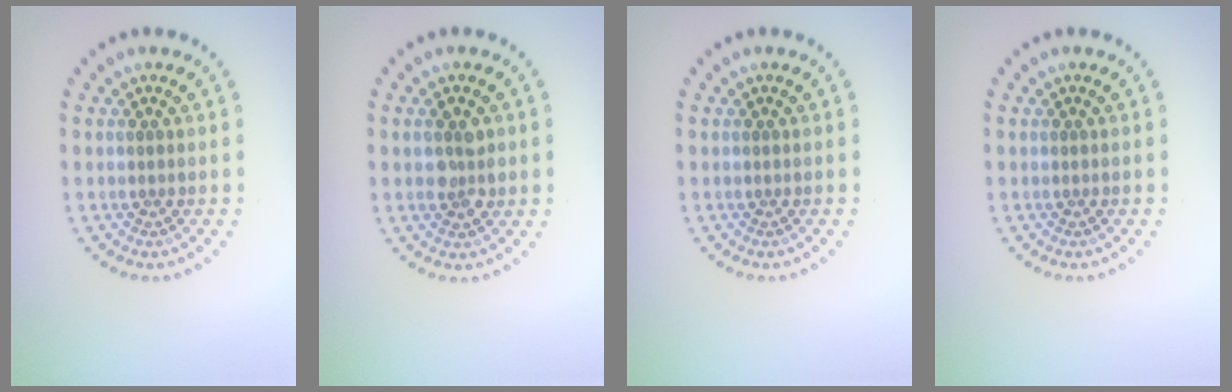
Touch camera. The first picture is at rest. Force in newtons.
{"total": 2.7, "press": 2.7, "slide": 0.3}
{"total": 0.0}
{"total": 0.0}